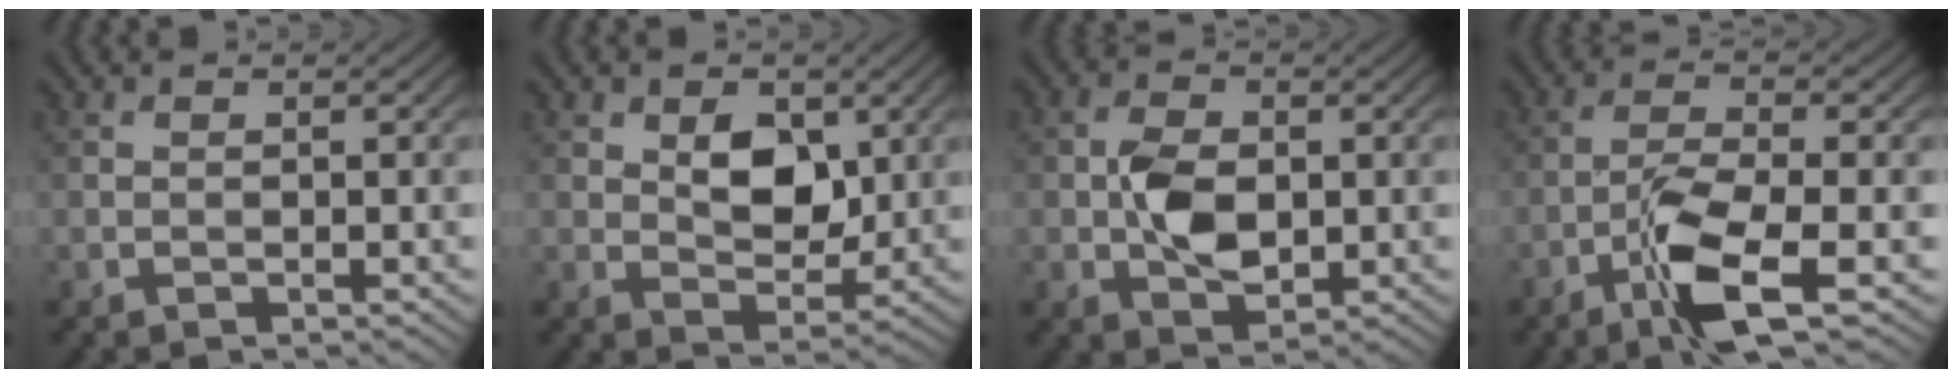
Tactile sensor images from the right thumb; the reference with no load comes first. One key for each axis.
{"total": 5.8, "fx": 1.8, "fy": 3.7, "fz": 4.1, "tx": -0.069, "ty": -0.007, "tz": 0.029}
{"total": 5.6, "fx": -0.4, "fy": 3.5, "fz": 4.3, "tx": -0.087, "ty": -0.003, "tz": -0.008}
{"total": 7.4, "fx": -3.5, "fy": 1.5, "fz": 6.3, "tx": -0.128, "ty": 0.005, "tz": -0.078}